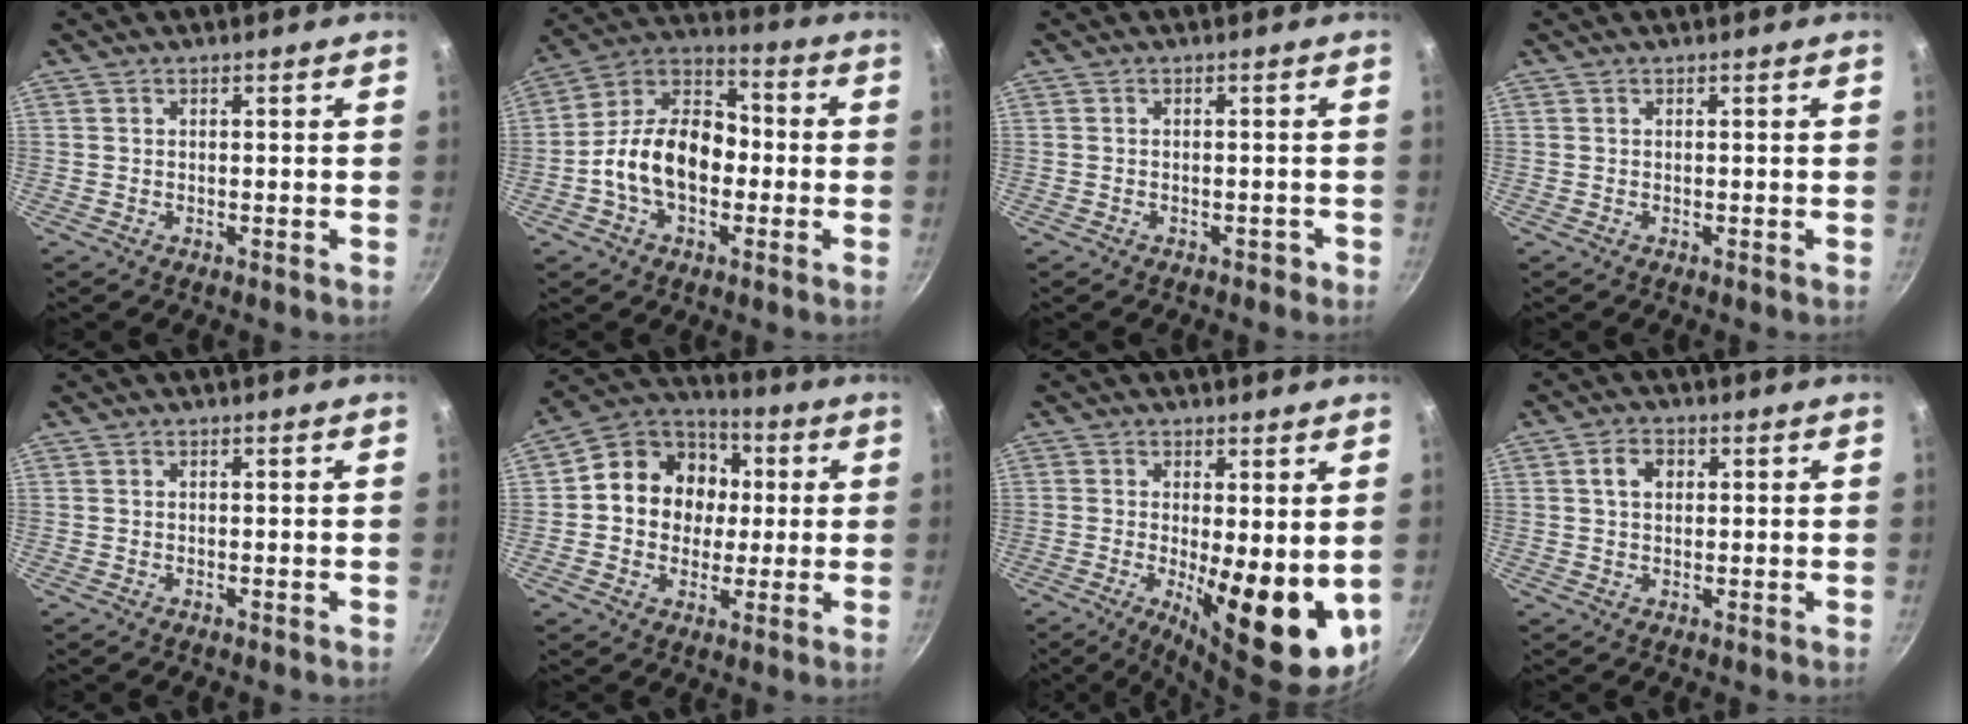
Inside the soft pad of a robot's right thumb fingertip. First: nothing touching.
{"total": 15.6, "force": [-2.6, 10.5, 11.2], "torque": [-0.153, 0.047, -0.064]}
{"total": 1.2, "force": [-0.8, 0.7, 0.5], "torque": [0.002, 0.018, -0.001]}
{"total": 0.0}
{"total": 0.0}
{"total": 15.3, "force": [1.4, 13.0, 7.8], "torque": [-0.089, 0.022, 0.006]}
{"total": 14.1, "force": [-1.1, 4.6, 13.3], "torque": [-0.165, -0.020, -0.005]}
{"total": 4.0, "force": [1.0, 2.9, 2.5], "torque": [-0.029, 0.006, 0.013]}